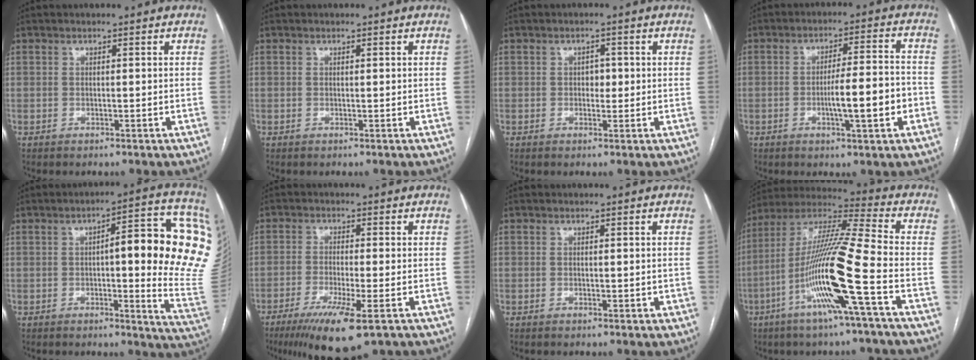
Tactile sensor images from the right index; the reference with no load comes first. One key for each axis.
{"total": 0.0}
{"total": 1.9, "fx": 0.1, "fy": 1.3, "fz": 1.4, "tx": -0.016, "ty": 0.004, "tz": 0.002}
{"total": 8.9, "fx": -2.4, "fy": 0.8, "fz": 8.5, "tx": -0.136, "ty": 0.007, "tz": -0.037}
{"total": 19.7, "fx": 3.1, "fy": 3.2, "fz": 19.2, "tx": -0.176, "ty": 0.029, "tz": 0.038}
{"total": 9.9, "fx": -5.6, "fy": 0.8, "fz": 8.2, "tx": -0.144, "ty": -0.029, "tz": -0.089}
{"total": 1.2, "fx": -0.1, "fy": 0.6, "fz": 1.1, "tx": -0.017, "ty": -0.001, "tz": 0.003}
{"total": 17.4, "fx": -6.0, "fy": -1.0, "fz": 16.4, "tx": -0.322, "ty": -0.007, "tz": -0.121}